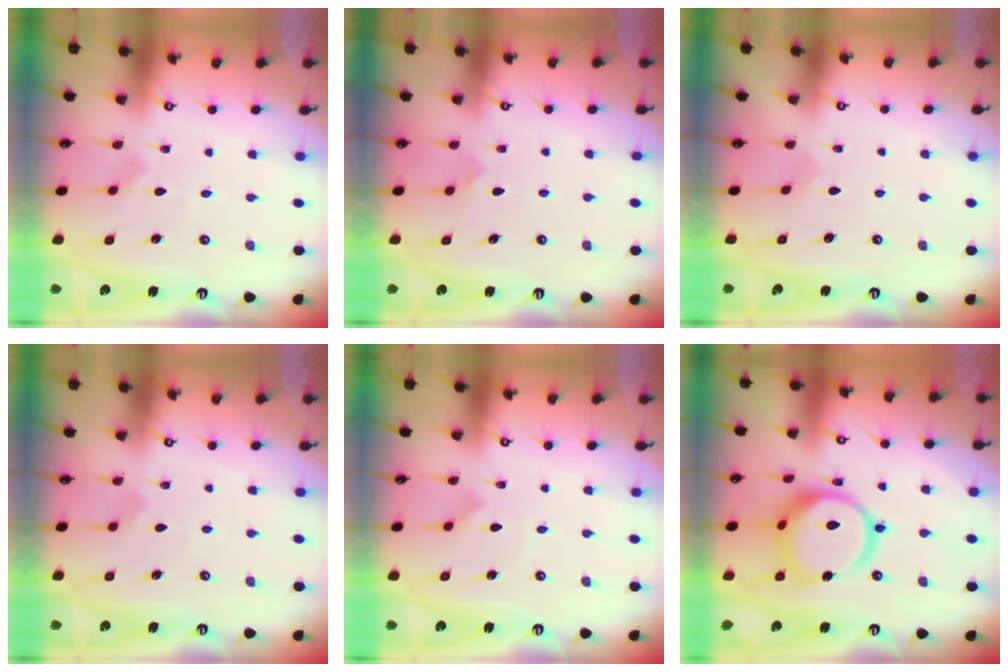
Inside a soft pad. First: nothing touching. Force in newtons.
{"total": 3.8, "press": 3.8, "slide": 0.2}
{"total": 1.7, "press": 1.7, "slide": 0.1}
{"total": 2.5, "press": 2.5, "slide": 0.2}
{"total": 0.0}
{"total": 17.2, "press": 17.1, "slide": 1.8}